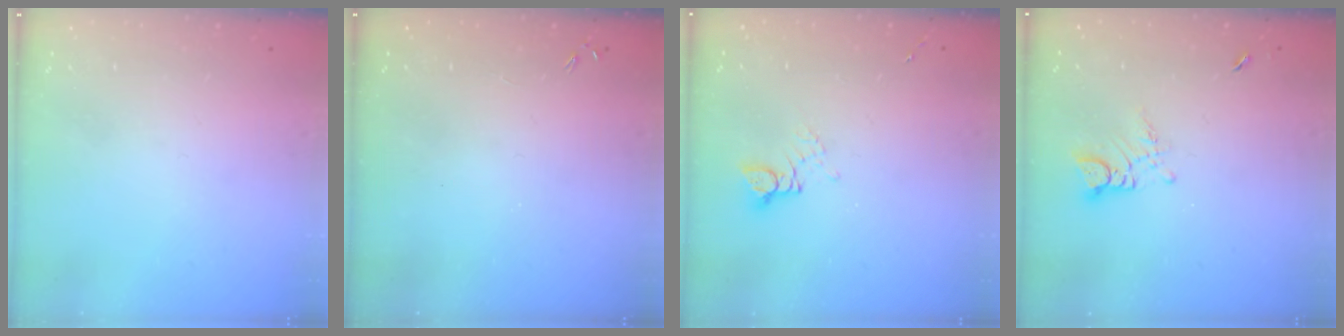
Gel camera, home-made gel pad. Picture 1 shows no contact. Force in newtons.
{"total": 0.0}
{"total": 2.6, "press": 2.6, "slide": 0.1}
{"total": 2.8, "press": 2.8, "slide": 0.3}